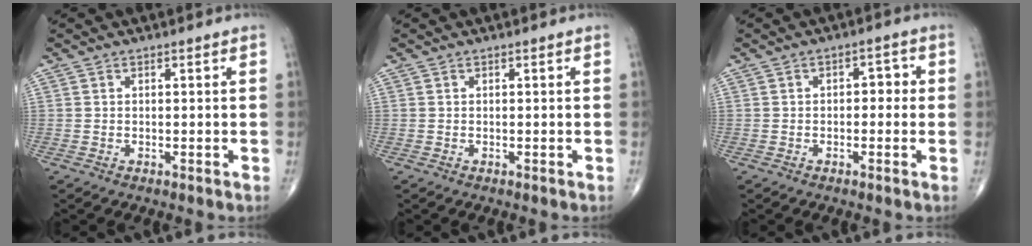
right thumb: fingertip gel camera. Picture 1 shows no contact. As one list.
[{"total": 0.0}, {"total": 3.4, "force": [0.0, 2.1, 2.7], "torque": [-0.015, 0.013, -0.008]}]